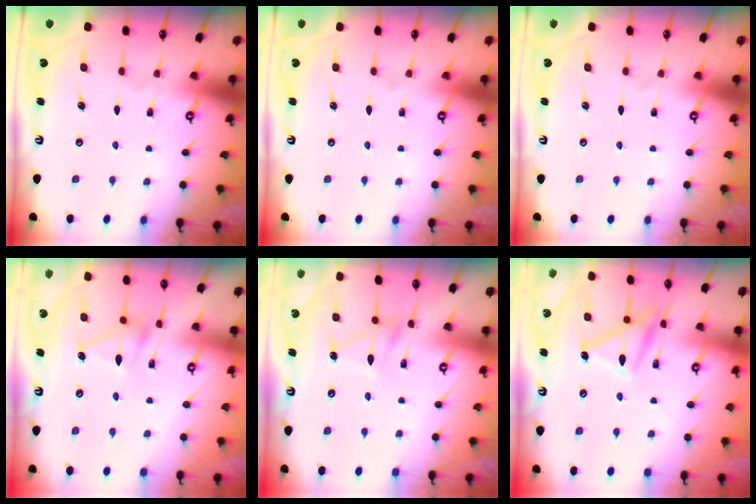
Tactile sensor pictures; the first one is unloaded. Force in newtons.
{"total": 0.0}
{"total": 0.0}
{"total": 12.1, "press": 12.1, "slide": 0.3}
{"total": 7.2, "press": 7.2, "slide": 0.6}
{"total": 13.5, "press": 13.4, "slide": 0.7}